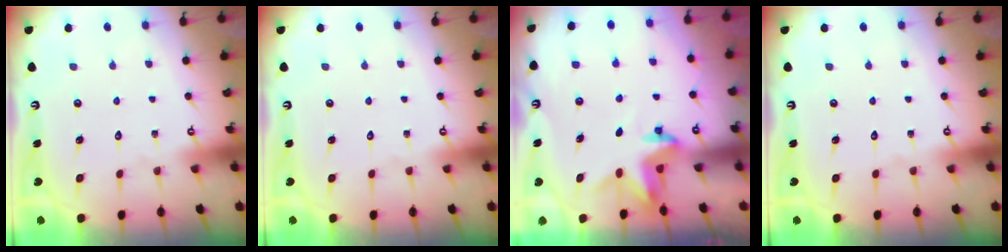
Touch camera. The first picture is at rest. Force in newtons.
{"total": 0.0}
{"total": 3.2, "press": 3.2, "slide": 0.1}
{"total": 0.0}